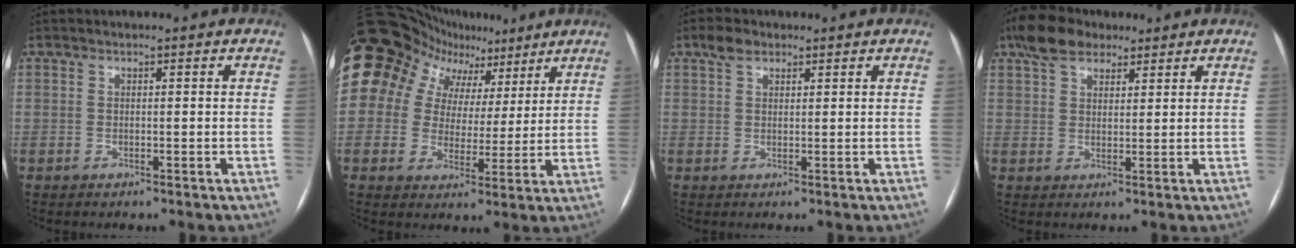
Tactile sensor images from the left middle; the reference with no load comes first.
{"total": 18.9, "force": [10.8, 14.3, 6.0], "torque": [-0.148, 0.078, 0.168]}
{"total": 2.6, "force": [1.7, 1.4, 1.3], "torque": [-0.028, 0.013, 0.033]}
{"total": 6.9, "force": [4.9, 3.5, 3.3], "torque": [-0.067, 0.029, 0.091]}